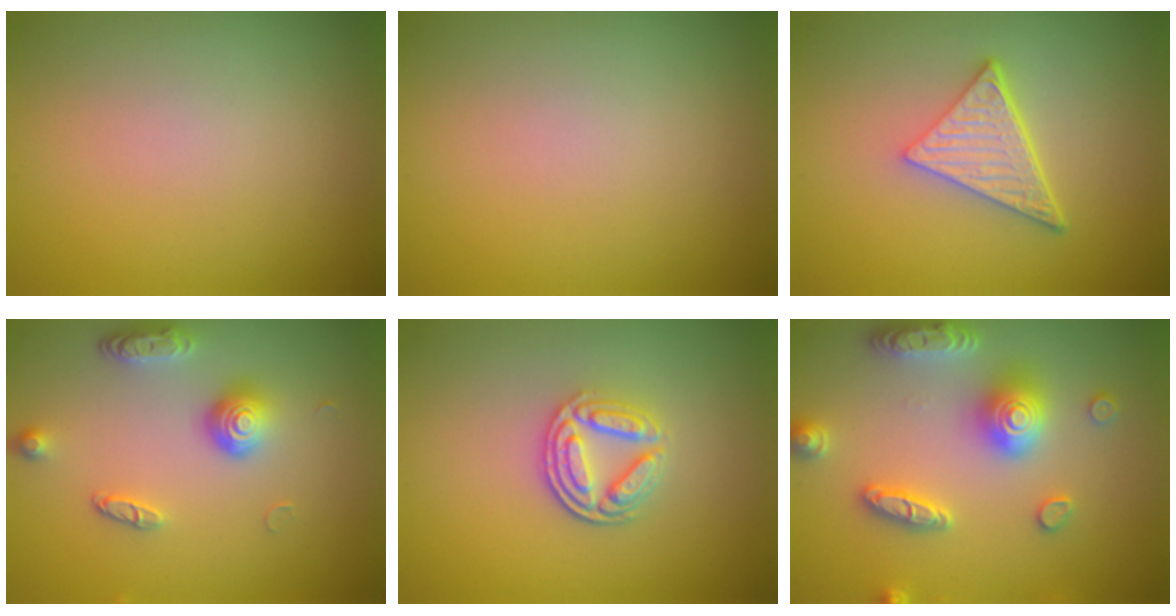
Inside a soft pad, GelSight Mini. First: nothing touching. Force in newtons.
{"total": 0.0}
{"total": 4.7, "press": 3.4, "slide": 3.3}
{"total": 3.7, "press": 2.8, "slide": 2.4}
{"total": 3.6, "press": 3.1, "slide": 1.8}
{"total": 5.4, "press": 5.3, "slide": 0.9}